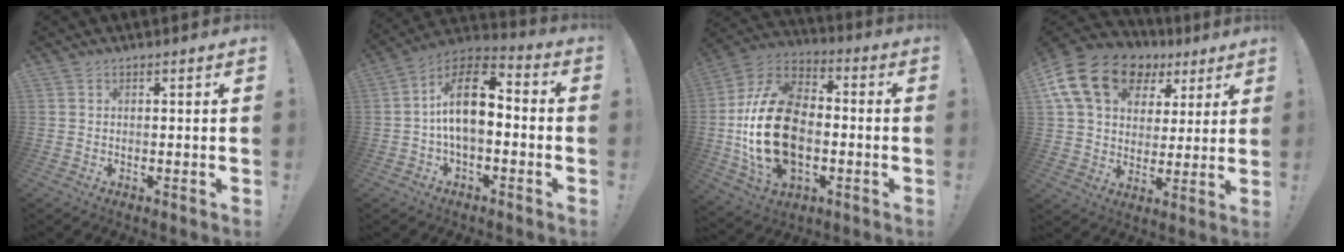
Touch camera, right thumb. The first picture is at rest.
{"total": 14.3, "force": [0.1, 7.8, 12.0], "torque": [-0.208, 0.014, 0.004]}
{"total": 25.2, "force": [-3.0, 16.6, 18.8], "torque": [-0.354, 0.034, -0.034]}
{"total": 19.9, "force": [9.0, 13.7, 11.2], "torque": [-0.187, -0.031, 0.173]}